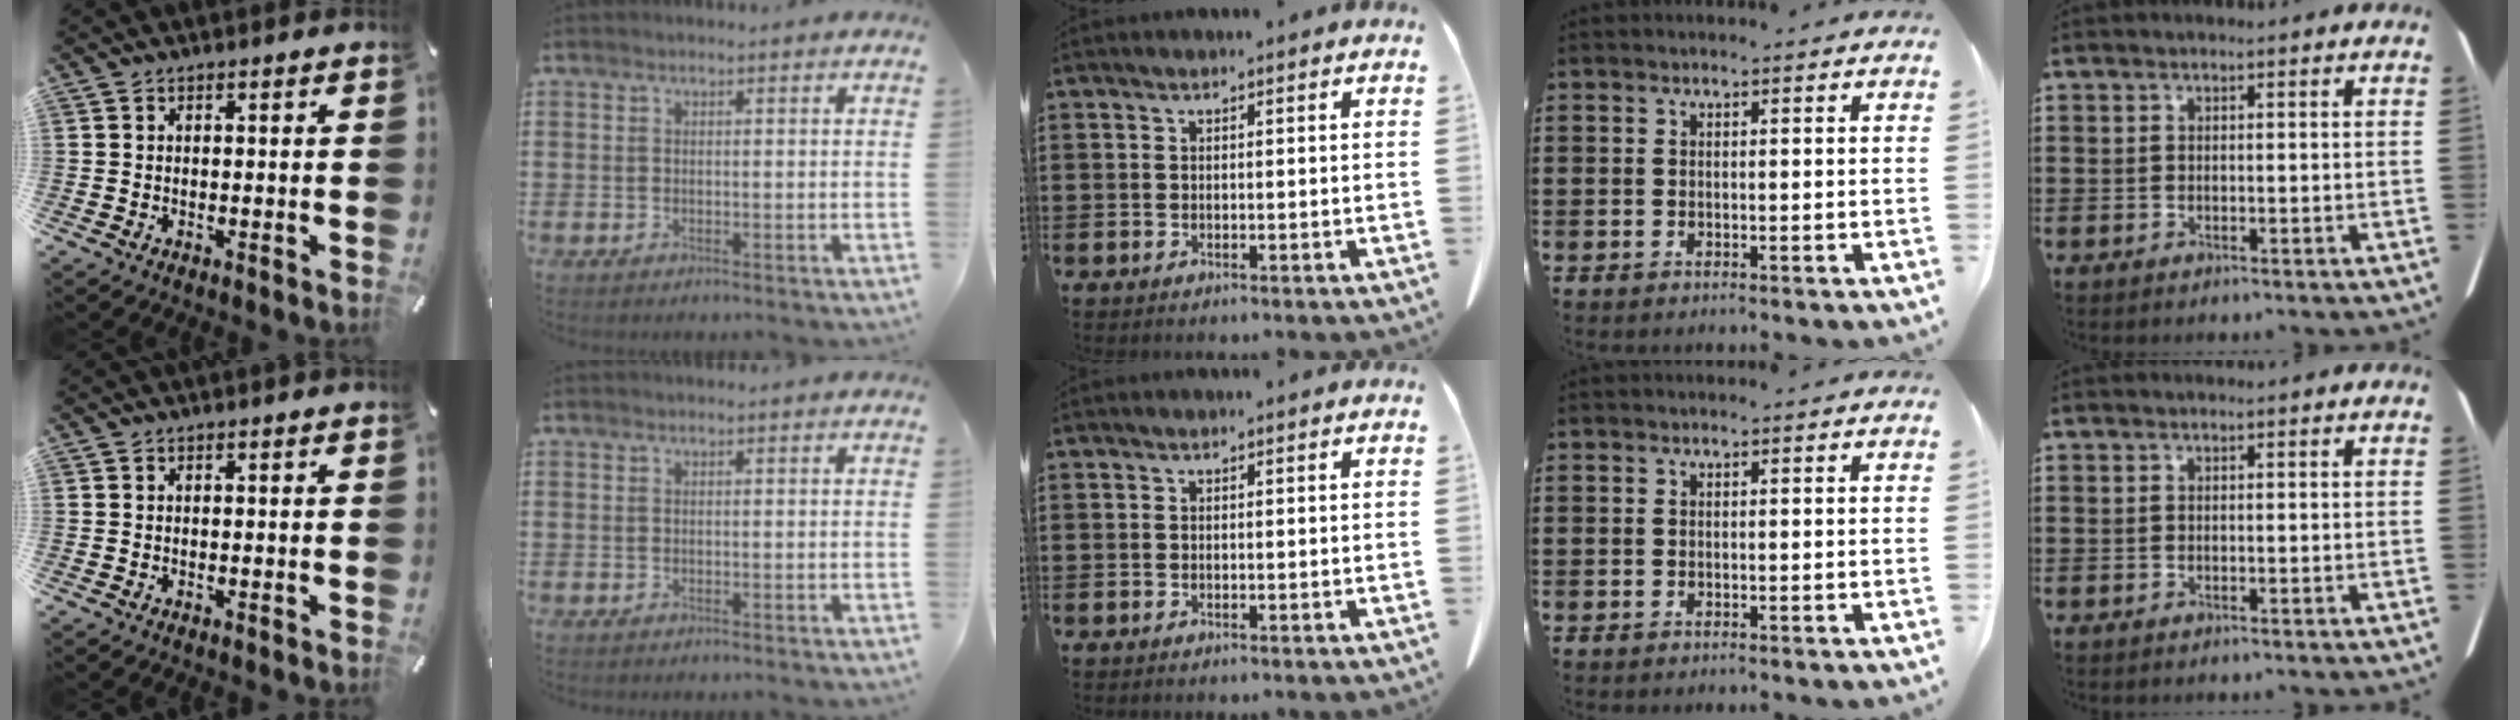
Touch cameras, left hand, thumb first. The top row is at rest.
{}